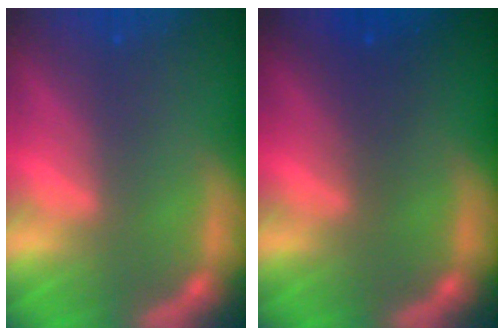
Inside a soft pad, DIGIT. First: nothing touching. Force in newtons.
{"total": 2.0}